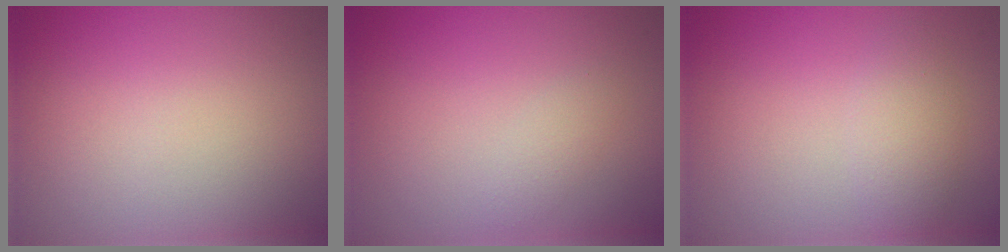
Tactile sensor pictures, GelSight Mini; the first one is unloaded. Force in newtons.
{"total": 1.0, "press": 1.0, "slide": 0.0}
{"total": 2.2, "press": 2.2, "slide": 0.1}